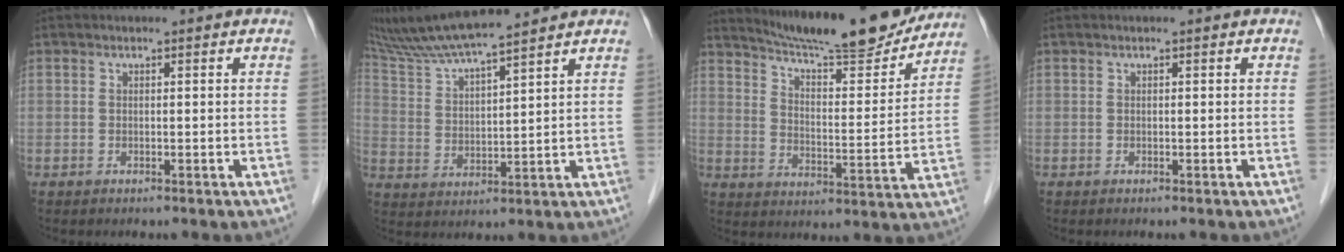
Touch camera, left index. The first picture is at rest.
{"total": 12.6, "force": [11.3, -0.2, 5.7], "torque": [-0.115, 0.023, 0.203]}
{"total": 17.6, "force": [16.2, 1.4, 6.7], "torque": [-0.108, -0.028, 0.232]}
{"total": 0.0}